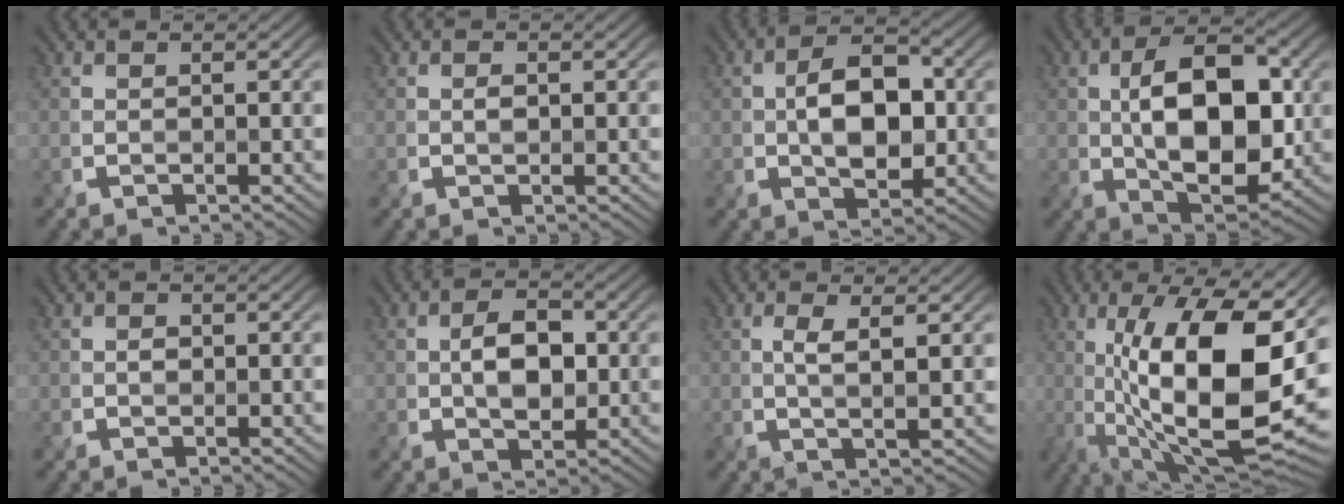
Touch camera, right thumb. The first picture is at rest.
{"total": 0.9, "force": [0.0, 0.5, 0.7], "torque": [-0.013, 0.001, 0.001]}
{"total": 7.6, "force": [-0.4, 4.7, 5.9], "torque": [-0.100, 0.000, -0.009]}
{"total": 12.4, "force": [0.2, 6.9, 10.3], "torque": [-0.165, -0.002, 0.008]}
{"total": 0.8, "force": [-0.2, 0.6, 0.4], "torque": [-0.006, -0.001, -0.003]}
{"total": 5.3, "force": [-0.1, 3.3, 4.2], "torque": [-0.073, -0.001, 0.000]}
{"total": 3.3, "force": [0.8, 0.7, 3.2], "torque": [-0.064, -0.001, 0.018]}
{"total": 17.7, "force": [0.4, 6.3, 16.6], "torque": [-0.264, 0.004, 0.006]}